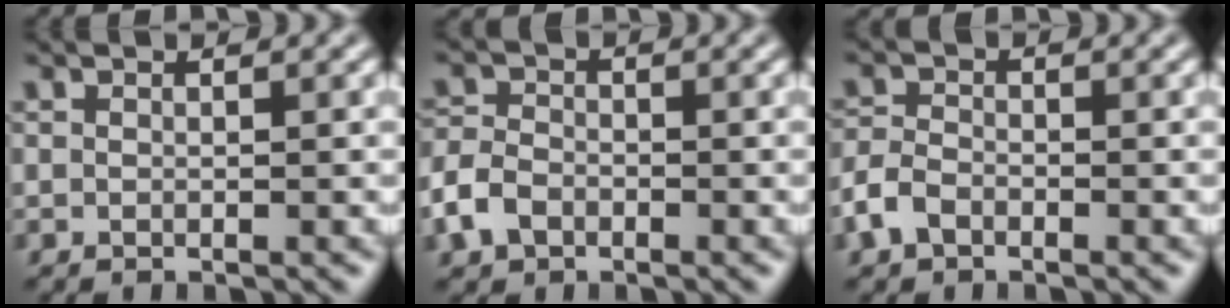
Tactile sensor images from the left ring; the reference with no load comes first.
{"total": 3.2, "force": [-1.6, 2.3, 1.5], "torque": [-0.037, 0.001, -0.041]}
{"total": 2.5, "force": [-1.5, 1.5, 1.2], "torque": [-0.027, 0.003, -0.039]}